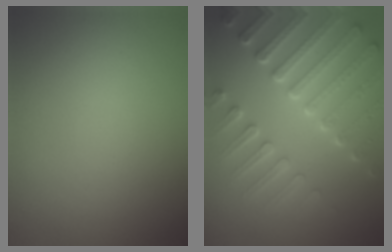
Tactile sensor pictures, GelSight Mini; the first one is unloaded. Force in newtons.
{"total": 7.8, "press": 6.0, "slide": 5.0}